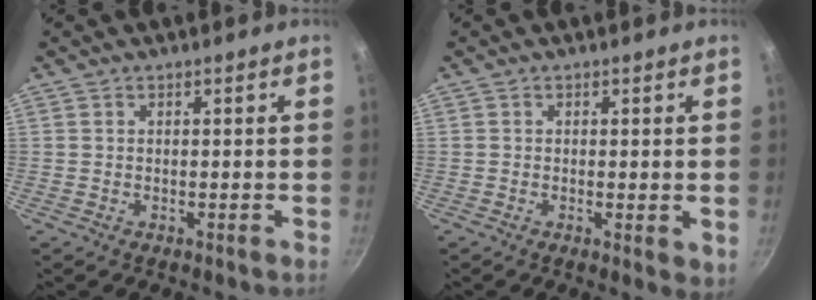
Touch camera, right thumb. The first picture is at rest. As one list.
[{"total": 2.8, "force": [-0.1, 1.0, 2.7], "torque": [-0.034, -0.009, -0.002]}]